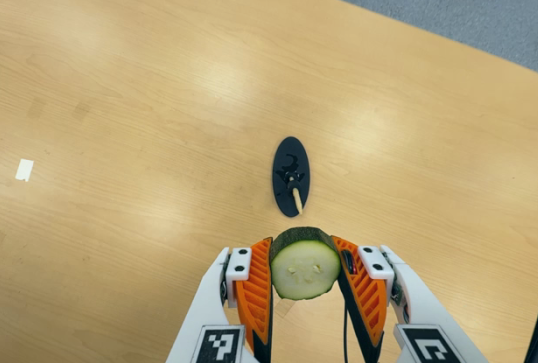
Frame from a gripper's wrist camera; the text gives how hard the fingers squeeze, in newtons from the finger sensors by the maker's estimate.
{"total": 11.4, "left": 10.8, "right": 11.9}